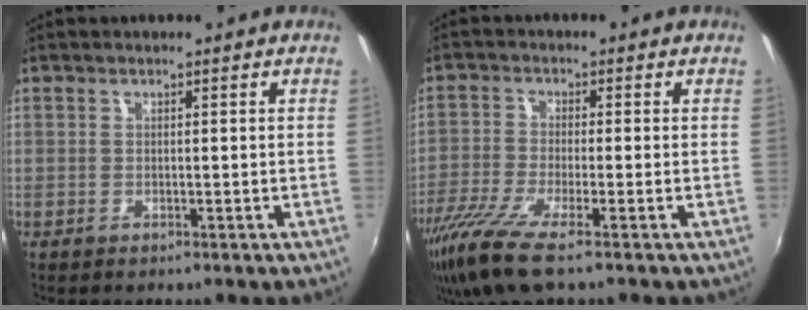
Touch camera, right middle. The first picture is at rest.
{"total": 9.4, "force": [-6.5, 0.8, 6.7], "torque": [-0.158, -0.036, -0.126]}